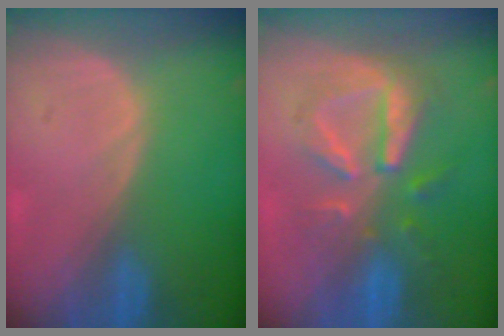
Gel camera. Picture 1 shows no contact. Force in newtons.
{"total": 8.0, "press": 8.0, "slide": 0.1}